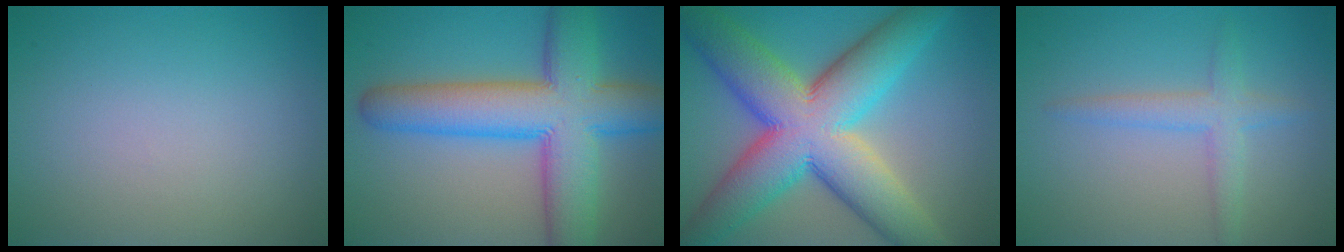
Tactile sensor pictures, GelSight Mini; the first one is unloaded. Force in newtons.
{"total": 11.3, "press": 11.3, "slide": 0.3}
{"total": 14.0, "press": 14.0, "slide": 0.7}
{"total": 2.7, "press": 2.7, "slide": 0.2}